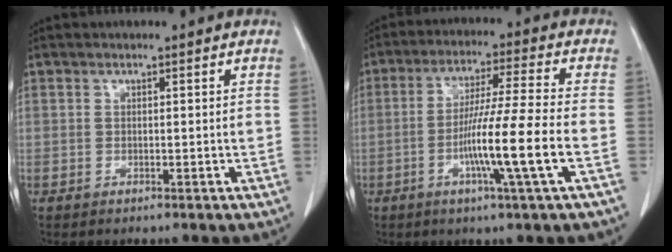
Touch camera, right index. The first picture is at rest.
{"total": 11.3, "force": [-3.5, -1.7, 10.7], "torque": [-0.195, -0.012, -0.067]}